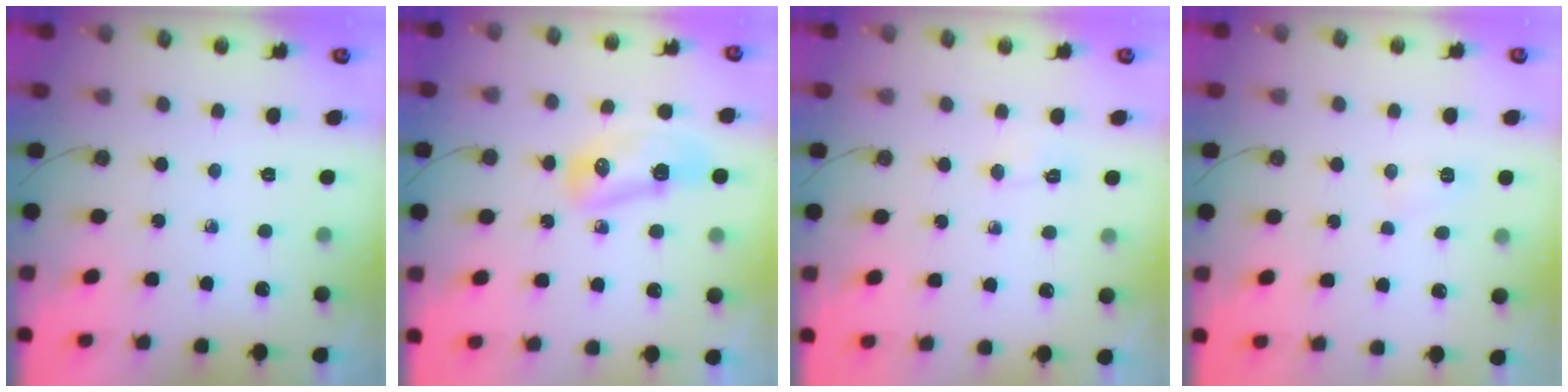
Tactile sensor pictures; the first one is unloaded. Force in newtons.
{"total": 9.0, "press": 8.9, "slide": 1.4}
{"total": 3.0, "press": 3.0, "slide": 0.5}
{"total": 5.2, "press": 5.2, "slide": 0.5}